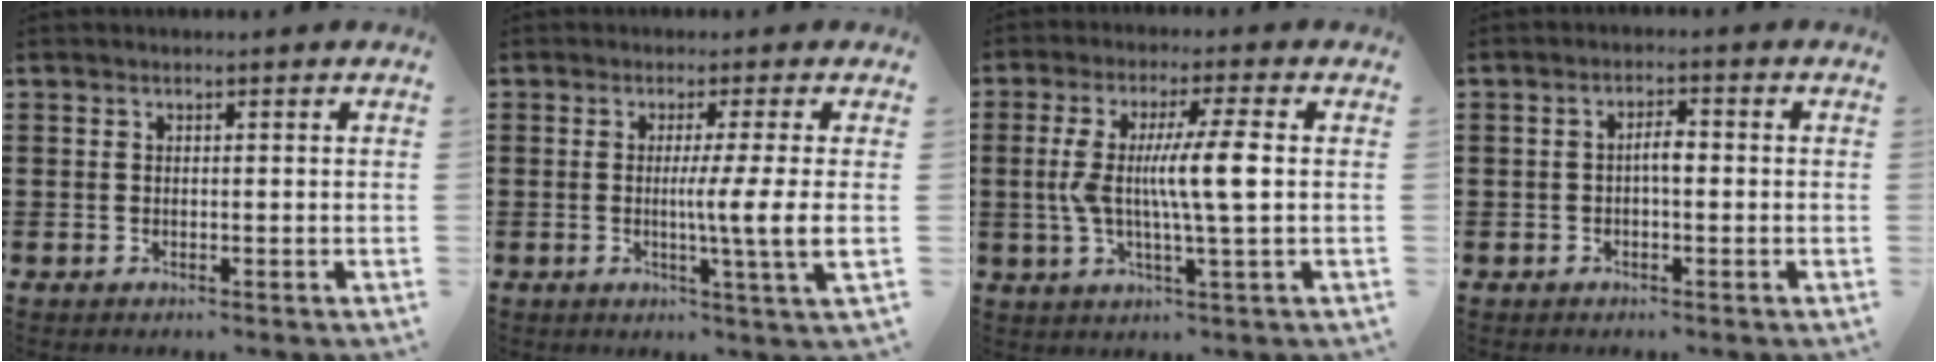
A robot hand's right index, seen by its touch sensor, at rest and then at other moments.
{"total": 6.7, "force": [-0.1, -1.2, 6.6], "torque": [-0.108, -0.018, -0.010]}
{"total": 9.3, "force": [0.3, 0.6, 9.3], "torque": [-0.174, -0.004, -0.003]}
{"total": 2.4, "force": [-0.3, 0.7, 2.3], "torque": [-0.042, 0.005, -0.008]}